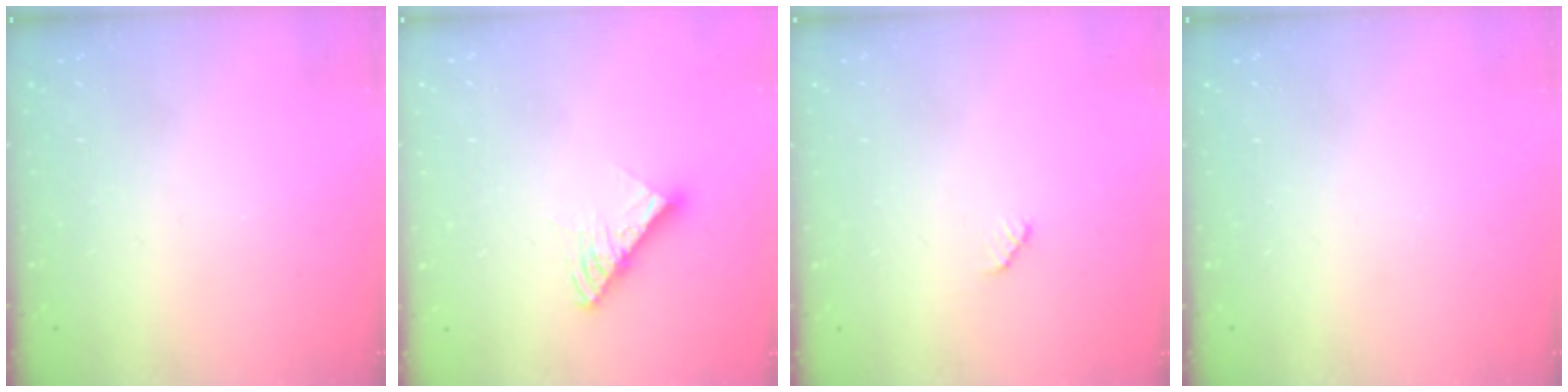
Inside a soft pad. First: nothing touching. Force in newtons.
{"total": 9.5, "press": 9.4, "slide": 1.0}
{"total": 2.5, "press": 2.5, "slide": 0.4}
{"total": 0.0}